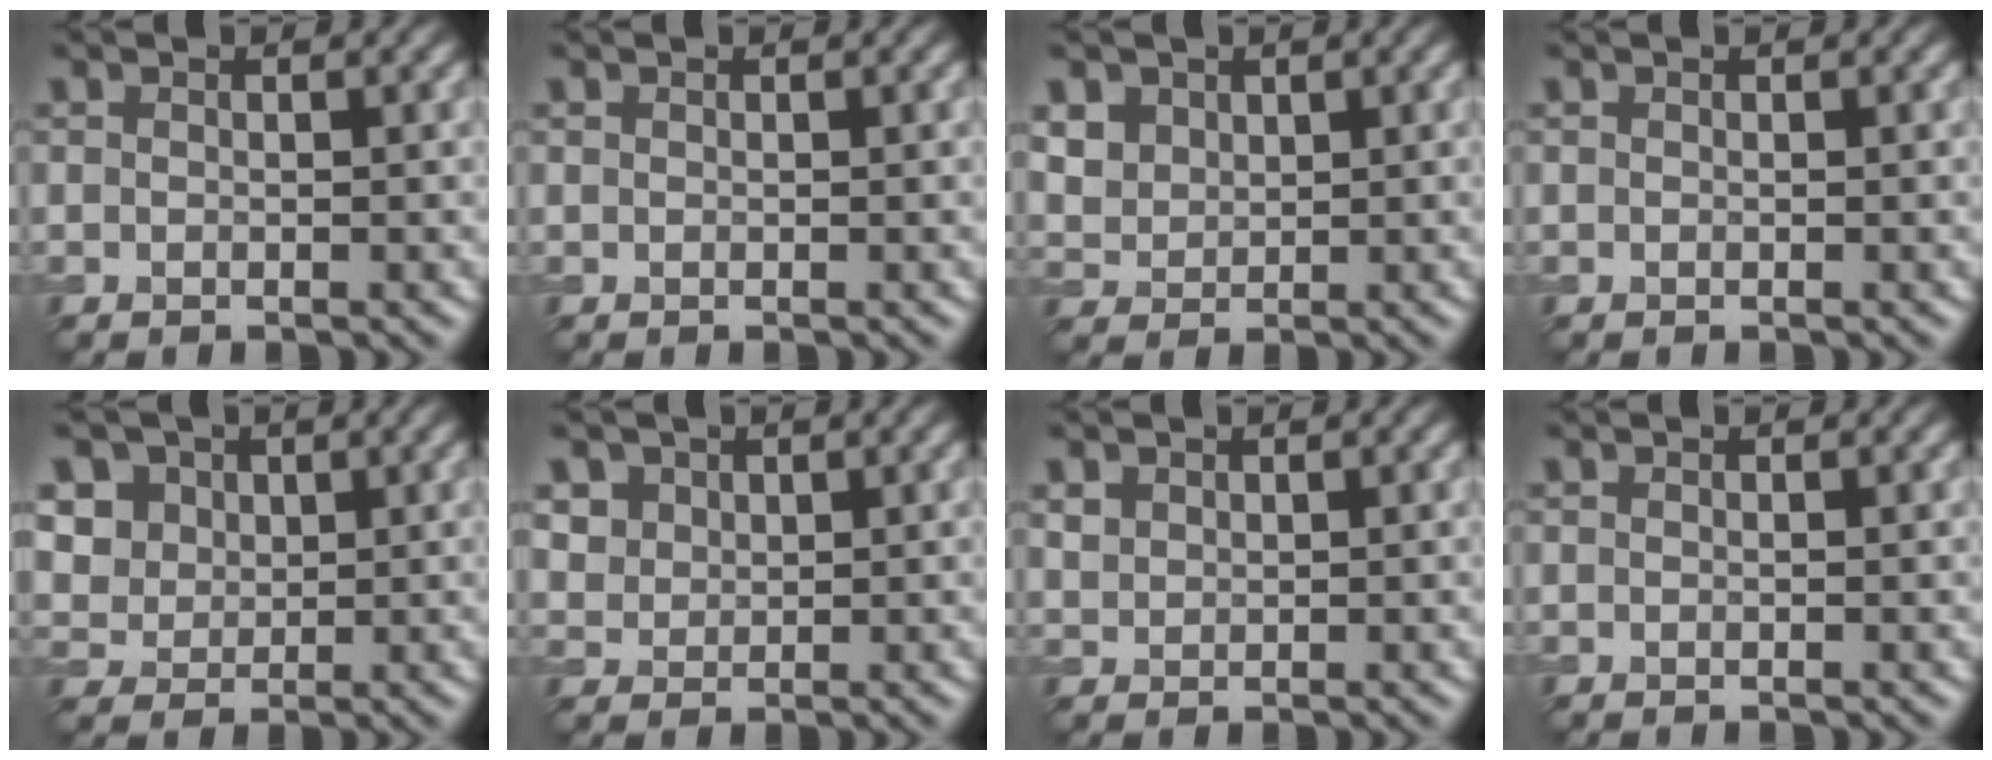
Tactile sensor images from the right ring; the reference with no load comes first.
{"total": 0.0}
{"total": 4.3, "force": [2.2, 3.2, 1.8], "torque": [-0.066, 0.006, 0.053]}
{"total": 0.0}
{"total": 7.2, "force": [3.2, 5.8, 2.9], "torque": [-0.072, 0.012, 0.050]}
{"total": 3.2, "force": [1.7, 2.5, 1.1], "torque": [-0.046, 0.000, 0.047]}
{"total": 1.2, "force": [0.7, 1.0, 0.3], "torque": [-0.008, -0.001, 0.018]}
{"total": 0.0}